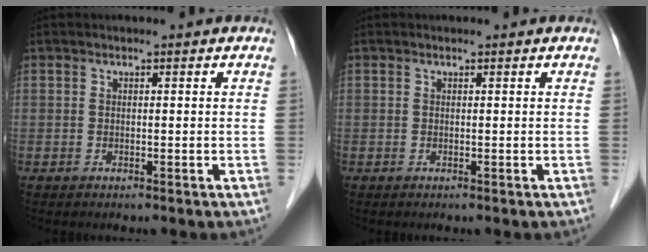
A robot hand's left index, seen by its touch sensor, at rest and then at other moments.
{"total": 0.0}